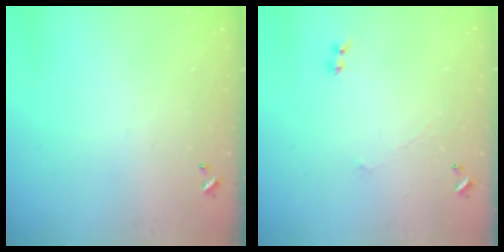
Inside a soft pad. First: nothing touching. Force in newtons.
{"total": 1.6, "press": 1.3, "slide": 0.9}